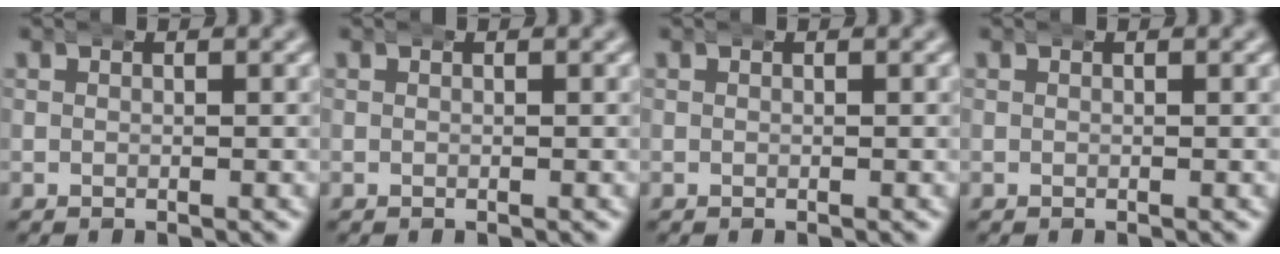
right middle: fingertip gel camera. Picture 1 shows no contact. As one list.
[{"total": 0.0}, {"total": 0.0}, {"total": 0.0}]